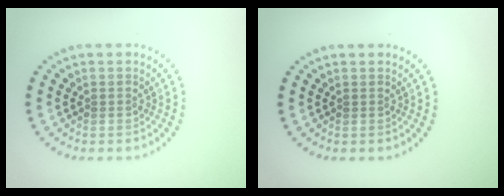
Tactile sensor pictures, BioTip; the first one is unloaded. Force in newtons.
{"total": 0.0}